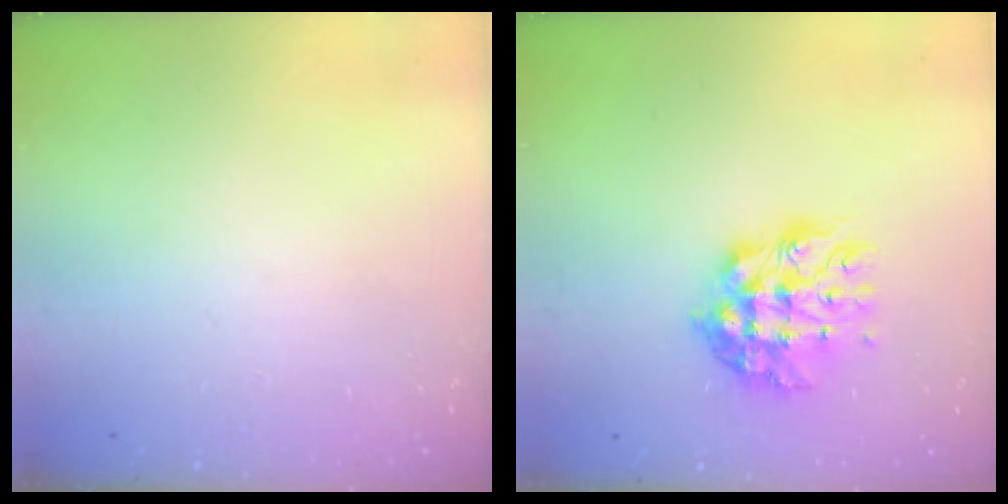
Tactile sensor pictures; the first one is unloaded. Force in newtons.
{"total": 12.1, "press": 12.0, "slide": 1.1}